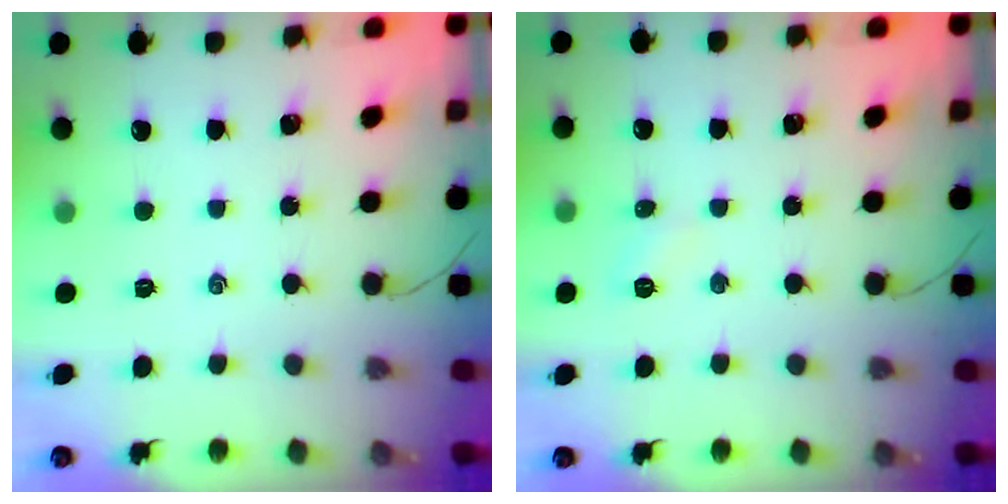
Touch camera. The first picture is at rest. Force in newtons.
{"total": 4.2, "press": 4.0, "slide": 1.3}